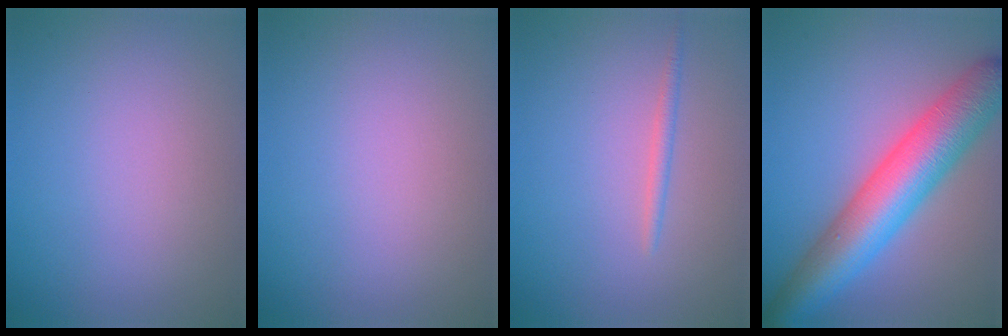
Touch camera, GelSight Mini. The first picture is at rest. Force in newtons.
{"total": 0.0}
{"total": 1.0, "press": 1.0, "slide": 0.1}
{"total": 9.0, "press": 9.0, "slide": 0.2}